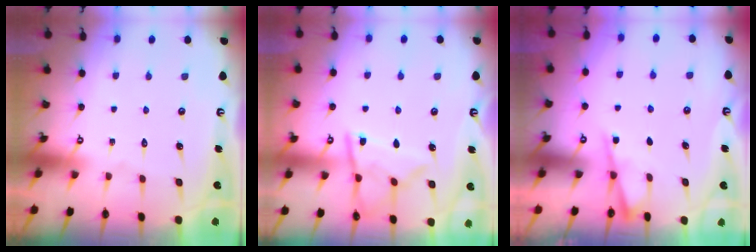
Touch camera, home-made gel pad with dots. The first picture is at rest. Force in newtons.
{"total": 10.7, "press": 10.7, "slide": 1.0}
{"total": 2.7, "press": 2.7, "slide": 0.3}